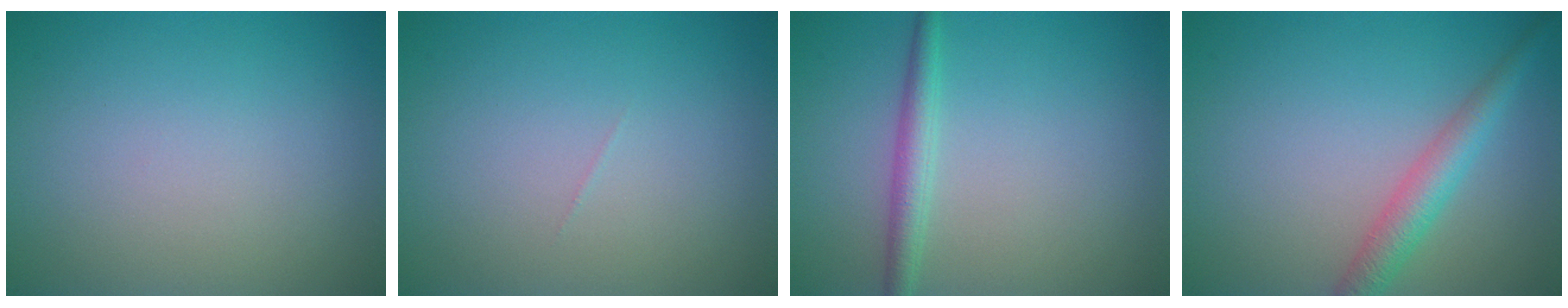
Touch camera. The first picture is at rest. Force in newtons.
{"total": 0.0}
{"total": 2.2, "press": 2.2, "slide": 0.1}
{"total": 3.1, "press": 3.1, "slide": 0.1}